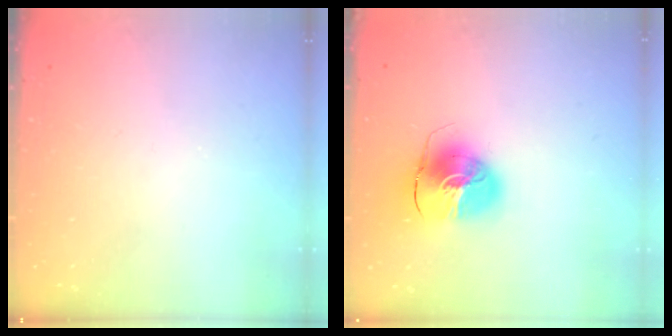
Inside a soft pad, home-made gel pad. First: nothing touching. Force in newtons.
{"total": 11.2, "press": 11.0, "slide": 1.7}